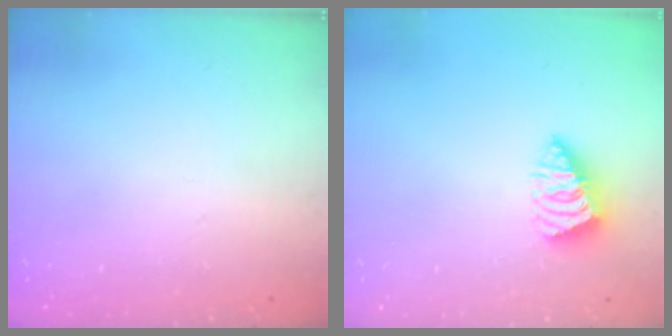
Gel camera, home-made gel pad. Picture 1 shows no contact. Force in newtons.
{"total": 1.9, "press": 1.9, "slide": 0.4}